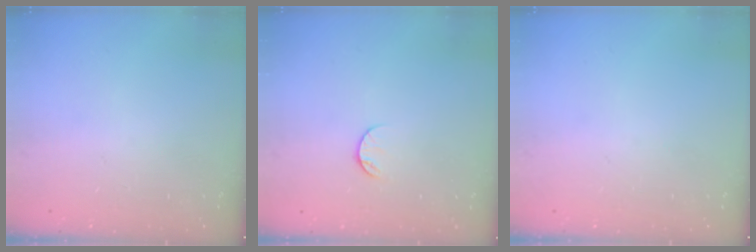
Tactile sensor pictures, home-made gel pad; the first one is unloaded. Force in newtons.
{"total": 6.1, "press": 6.1, "slide": 0.7}
{"total": 0.0}